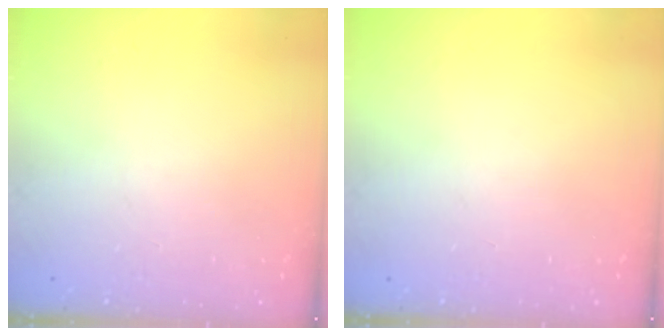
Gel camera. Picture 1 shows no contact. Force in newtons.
{"total": 0.0}